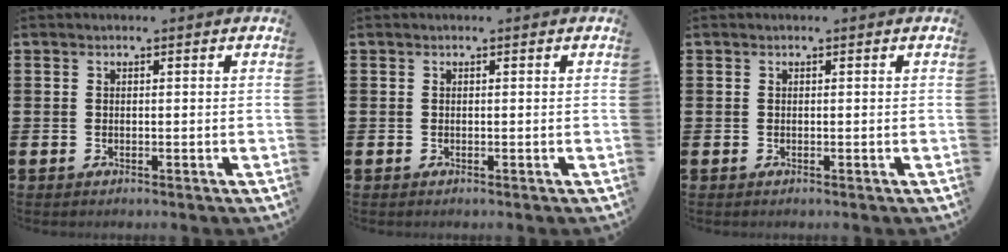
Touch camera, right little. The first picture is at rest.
{"total": 0.0}
{"total": 0.0}